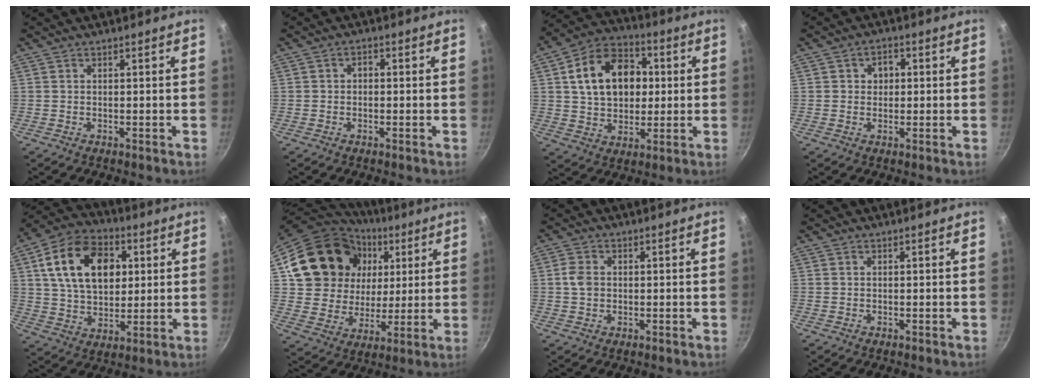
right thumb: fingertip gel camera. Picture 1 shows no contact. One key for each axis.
{"total": 1.7, "fx": -0.2, "fy": 1.3, "fz": 1.0, "tx": -0.015, "ty": 0.008, "tz": -0.007}
{"total": 16.9, "fx": 3.0, "fy": 12.4, "fz": 11.2, "tx": -0.151, "ty": 0.019, "tz": 0.041}
{"total": 3.6, "fx": 0.5, "fy": 3.1, "fz": 1.9, "tx": -0.006, "ty": 0.006, "tz": 0.005}
{"total": 18.8, "fx": 5.0, "fy": 12.6, "fz": 13.0, "tx": -0.194, "ty": 0.004, "tz": 0.077}
{"total": 23.4, "fx": 8.2, "fy": 18.7, "fz": 11.6, "tx": -0.201, "ty": 0.008, "tz": 0.150}
{"total": 3.5, "fx": 0.2, "fy": 2.7, "fz": 2.2, "tx": -0.036, "ty": 0.006, "tz": -0.002}
{"total": 0.0}